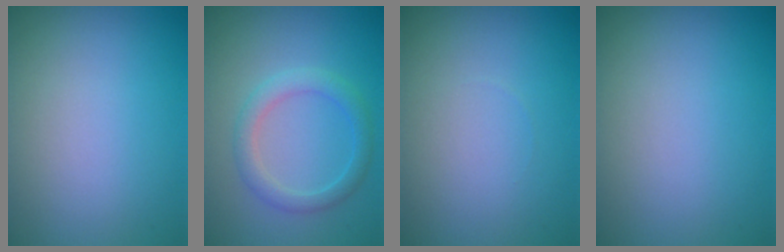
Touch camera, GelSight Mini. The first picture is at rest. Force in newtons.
{"total": 2.6, "press": 2.6, "slide": 0.2}
{"total": 0.0}
{"total": 0.0}